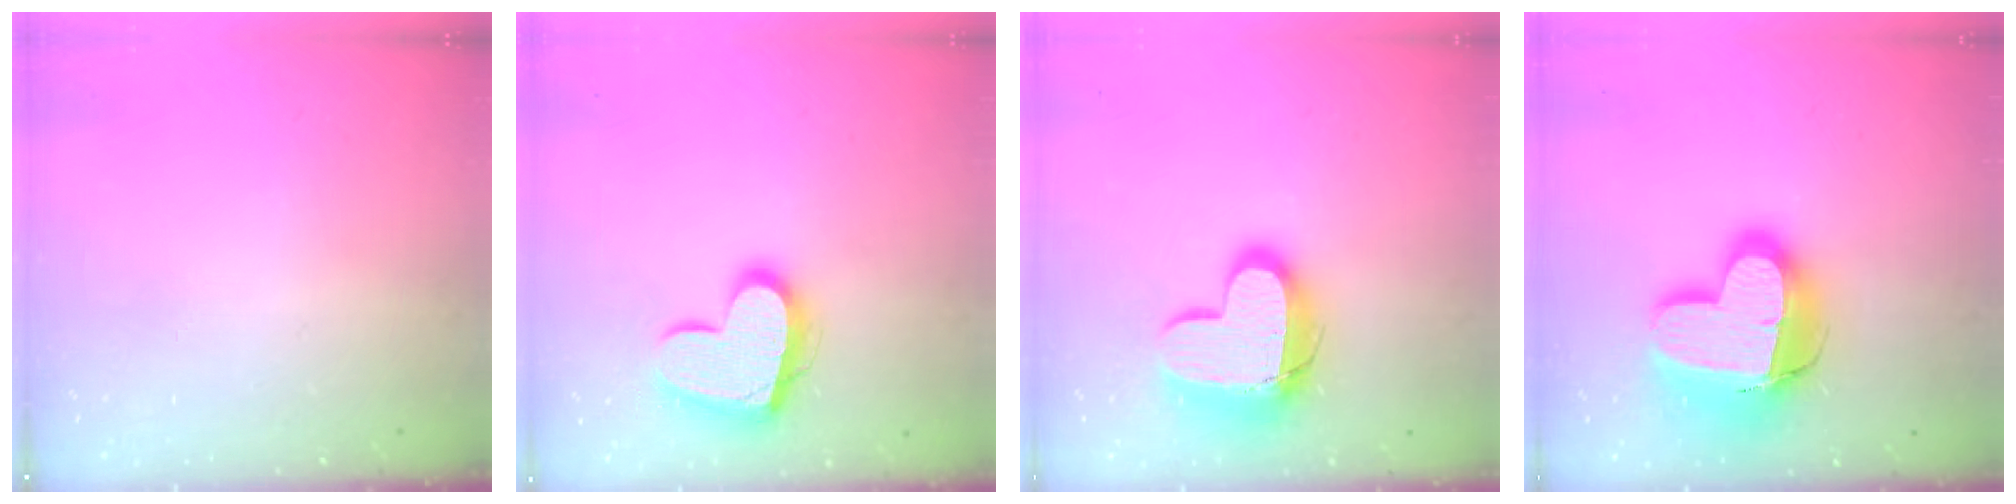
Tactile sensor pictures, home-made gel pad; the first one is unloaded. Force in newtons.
{"total": 15.9, "press": 15.9, "slide": 0.9}
{"total": 15.2, "press": 15.2, "slide": 1.3}
{"total": 18.9, "press": 18.8, "slide": 2.2}